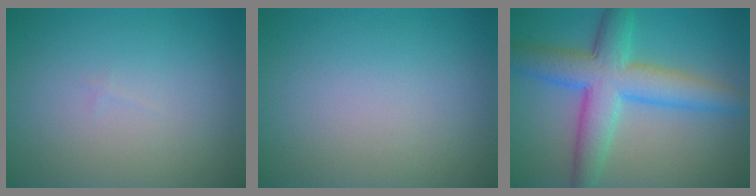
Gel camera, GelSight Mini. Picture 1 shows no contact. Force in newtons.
{"total": 0.0}
{"total": 7.5, "press": 7.5, "slide": 0.1}